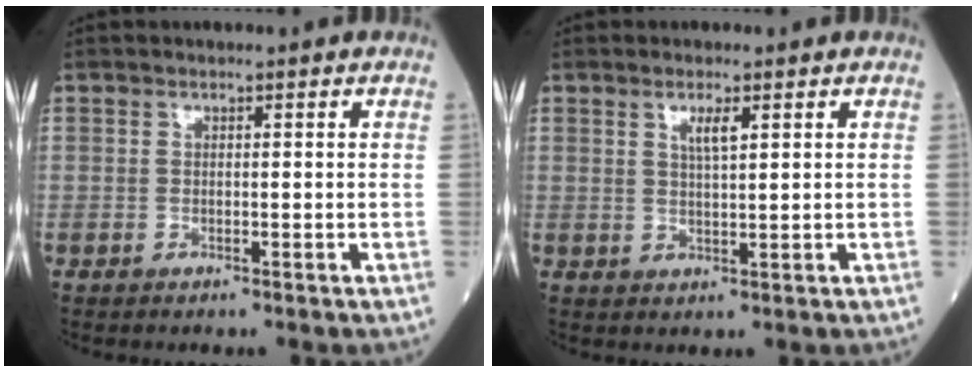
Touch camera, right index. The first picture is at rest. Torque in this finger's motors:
{"motor_torque": [0.06, 0.10, 0.04, 0.05]}